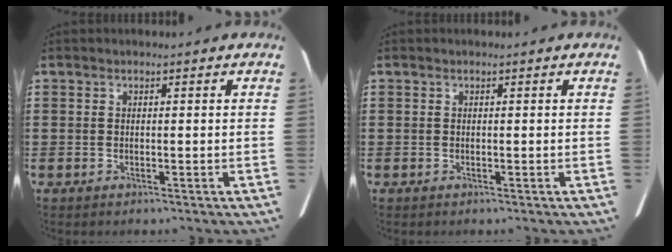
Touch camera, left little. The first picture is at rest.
{"total": 0.0}